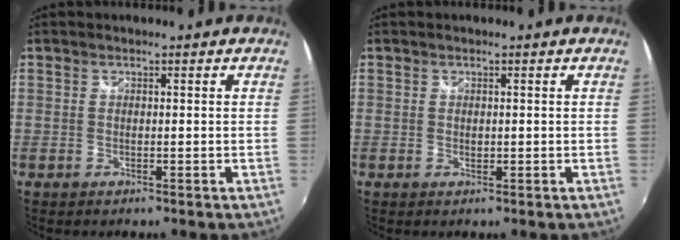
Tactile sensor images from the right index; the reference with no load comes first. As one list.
[{"total": 0.5, "force": [0.1, 0.4, 0.3], "torque": [-0.003, 0.000, 0.003]}]